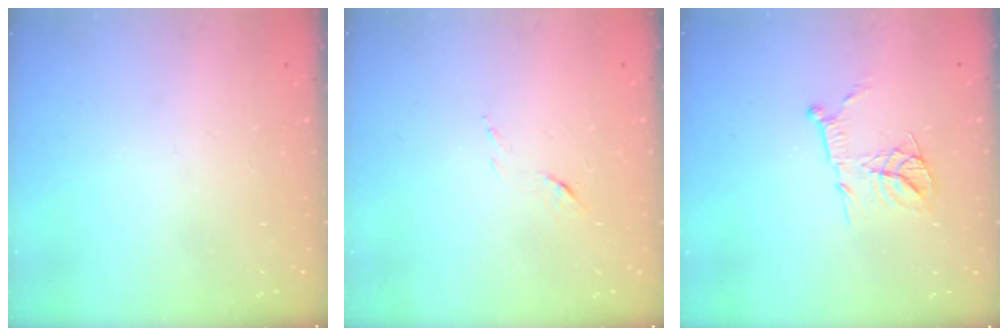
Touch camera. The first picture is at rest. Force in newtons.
{"total": 5.5, "press": 5.5, "slide": 0.5}
{"total": 13.9, "press": 13.9, "slide": 1.2}